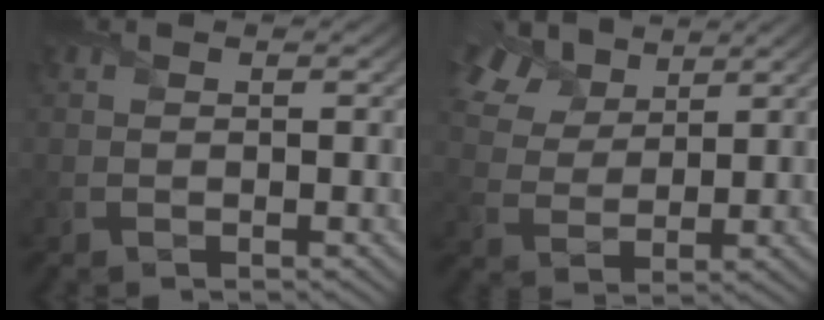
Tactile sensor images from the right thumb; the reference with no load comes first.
{"total": 8.8, "force": [6.0, 4.5, 4.6], "torque": [-0.125, 0.021, 0.111]}